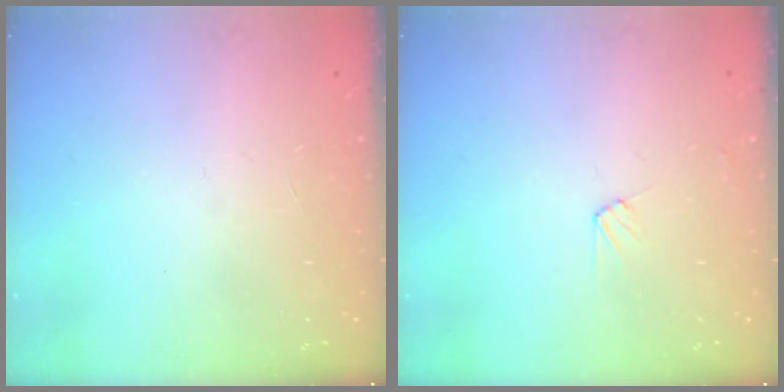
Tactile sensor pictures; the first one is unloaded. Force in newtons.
{"total": 7.0, "press": 7.0, "slide": 0.7}